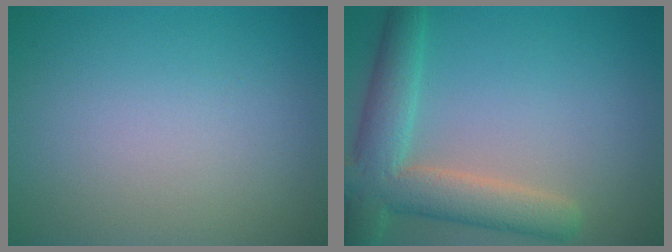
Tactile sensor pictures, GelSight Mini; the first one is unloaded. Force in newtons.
{"total": 6.5, "press": 6.4, "slide": 0.8}